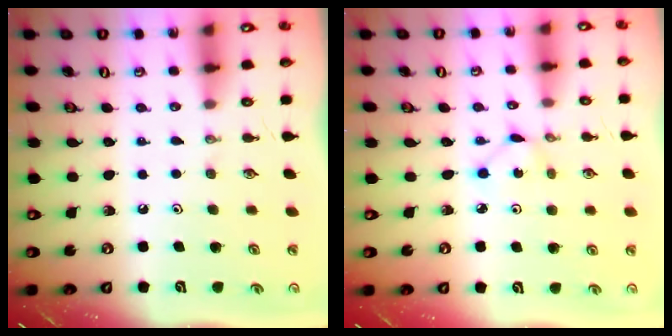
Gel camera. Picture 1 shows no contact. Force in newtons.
{"total": 1.3, "press": 1.3, "slide": 0.2}